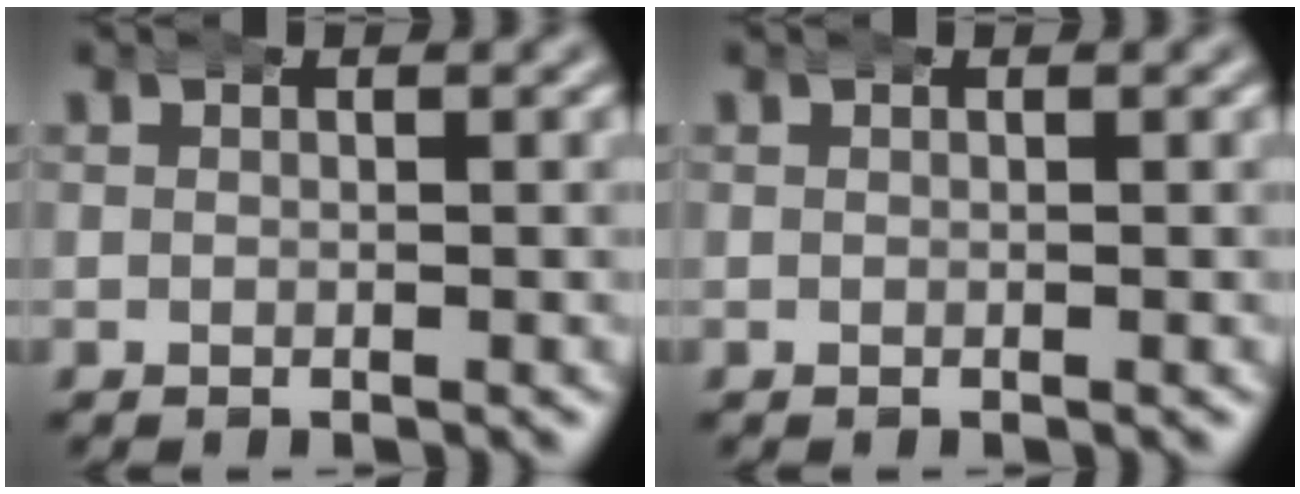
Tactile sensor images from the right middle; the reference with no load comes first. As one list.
[{"total": 0.0}]